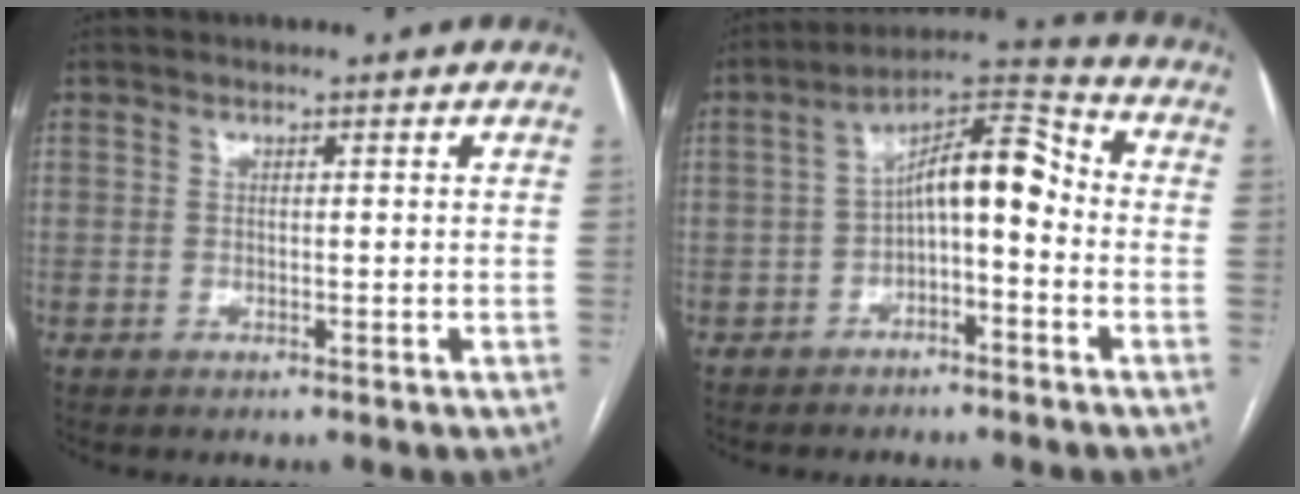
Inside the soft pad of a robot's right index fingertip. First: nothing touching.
{"total": 9.5, "force": [-1.3, 3.2, 8.9], "torque": [-0.147, 0.042, -0.023]}